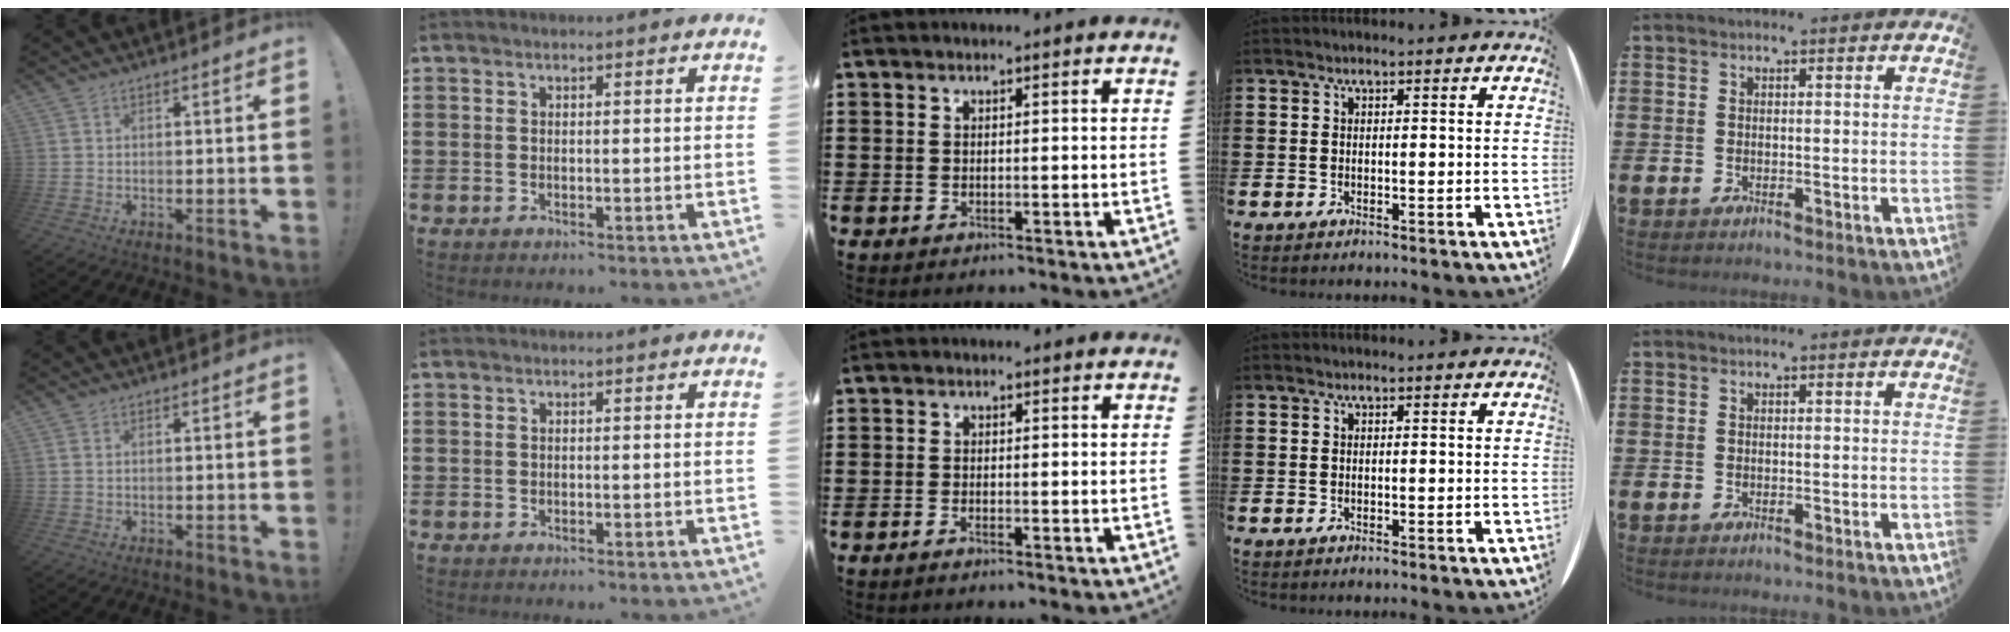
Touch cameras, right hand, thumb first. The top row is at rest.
{"thumb": {"total": 0.7, "force": [0.4, 0.3, 0.5], "torque": [-0.011, 0.002, 0.009]}, "middle": {"total": 0.7, "force": [-0.6, 0.0, 0.3], "torque": [-0.008, -0.002, -0.011]}}